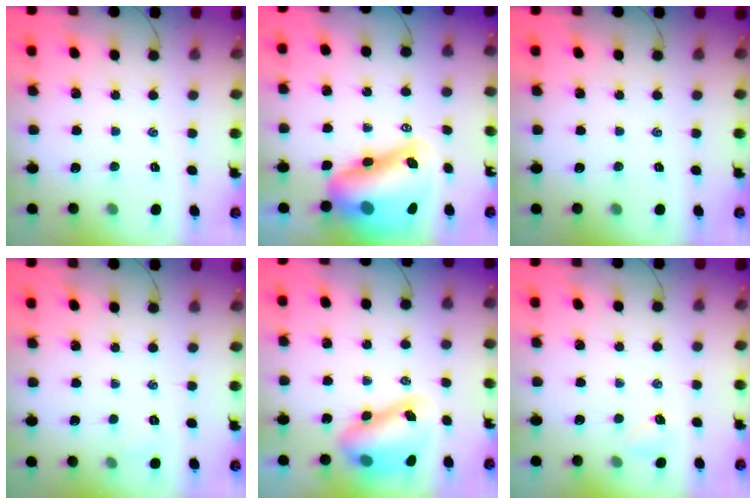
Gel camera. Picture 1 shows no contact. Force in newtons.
{"total": 15.7, "press": 15.0, "slide": 4.4}
{"total": 0.0}
{"total": 3.5, "press": 3.3, "slide": 1.1}
{"total": 9.0, "press": 8.8, "slide": 2.1}
{"total": 3.2, "press": 3.1, "slide": 0.8}